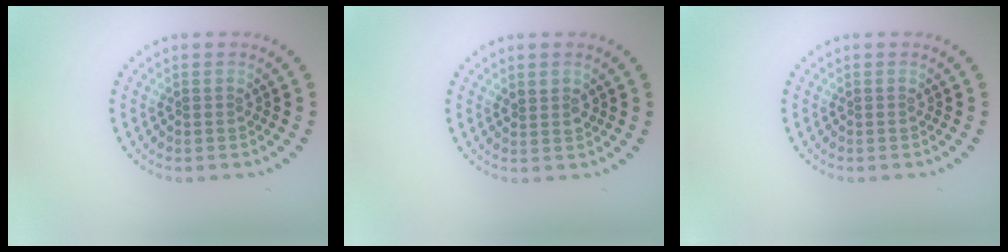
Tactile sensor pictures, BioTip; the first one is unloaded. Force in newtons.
{"total": 1.2, "press": 1.1, "slide": 0.5}
{"total": 0.0}